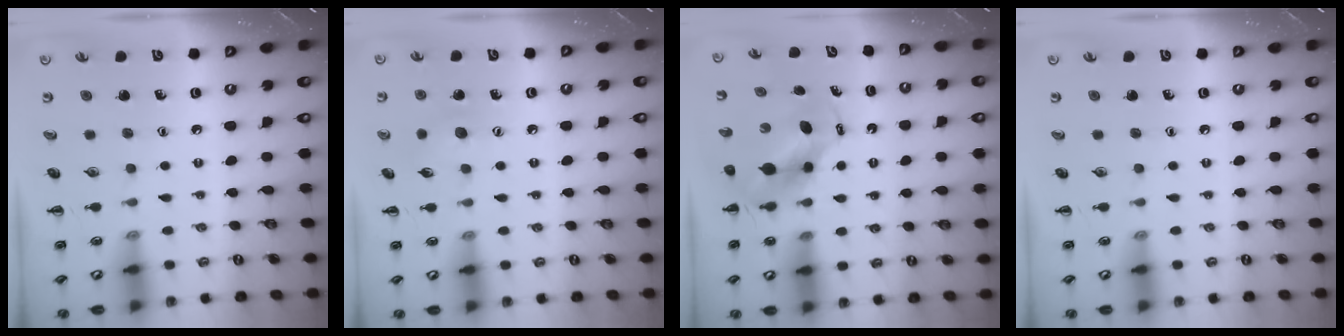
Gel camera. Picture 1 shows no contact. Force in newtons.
{"total": 5.5, "press": 5.4, "slide": 1.1}
{"total": 6.5, "press": 6.3, "slide": 1.4}
{"total": 0.0}